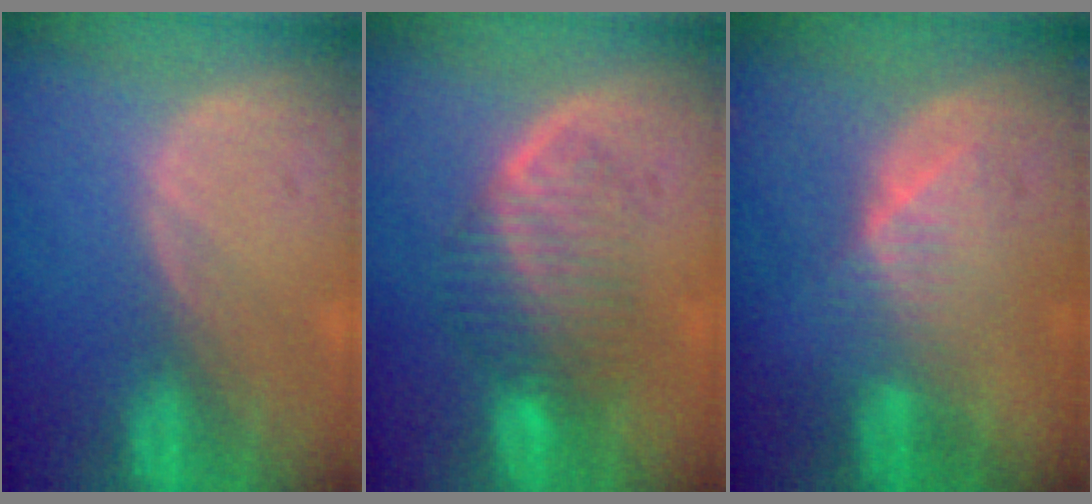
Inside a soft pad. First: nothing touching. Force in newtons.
{"total": 6.7, "press": 6.4, "slide": 1.8}
{"total": 4.5, "press": 4.4, "slide": 1.0}